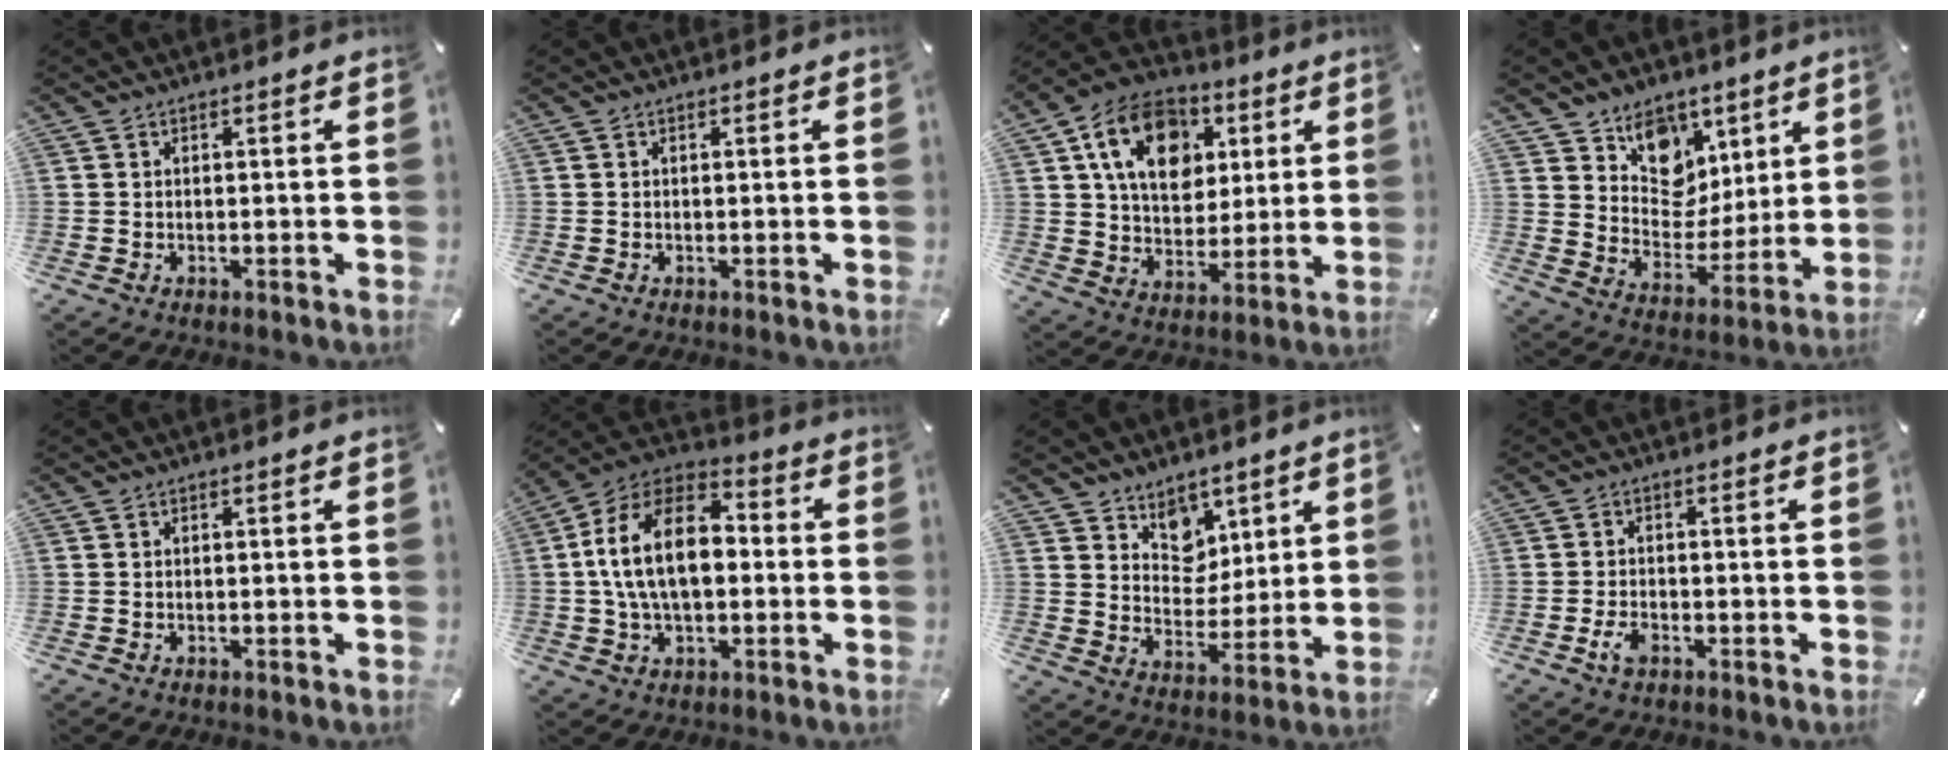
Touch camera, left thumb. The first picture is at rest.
{"total": 0.0}
{"total": 15.8, "force": [6.3, 12.1, 7.9], "torque": [-0.129, -0.007, 0.121]}
{"total": 11.5, "force": [5.7, 9.6, 2.7], "torque": [-0.033, -0.054, 0.110]}
{"total": 0.0}
{"total": 16.6, "force": [0.0, 10.5, 12.9], "torque": [-0.266, 0.016, -0.004]}
{"total": 8.7, "force": [5.2, 6.9, 0.9], "torque": [-0.015, -0.046, 0.099]}
{"total": 3.2, "force": [-1.6, 1.7, 2.1], "torque": [-0.047, 0.003, -0.031]}